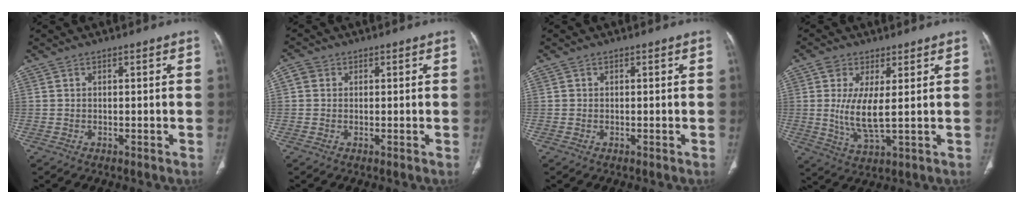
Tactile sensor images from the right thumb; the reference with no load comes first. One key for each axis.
{"total": 2.1, "fx": 0.5, "fy": 1.9, "fz": 0.7, "tx": -0.007, "ty": 0.006, "tz": 0.006}
{"total": 0.0}
{"total": 7.9, "fx": 0.9, "fy": 3.0, "fz": 7.3, "tx": -0.151, "ty": -0.014, "tz": 0.020}